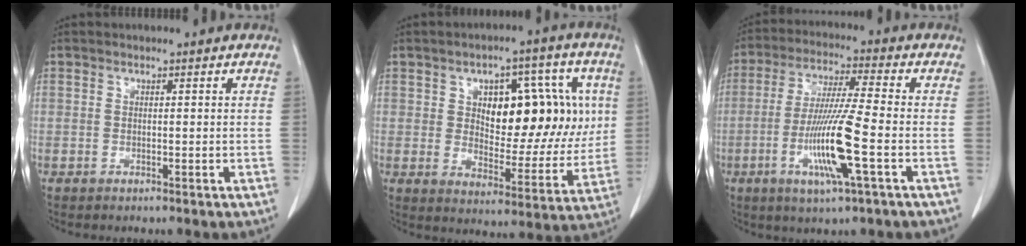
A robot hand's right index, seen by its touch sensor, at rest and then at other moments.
{"total": 16.8, "force": [3.9, 8.4, 14.0], "torque": [-0.191, 0.022, 0.066]}
{"total": 12.3, "force": [-3.6, -0.1, 11.8], "torque": [-0.235, -0.016, -0.072]}